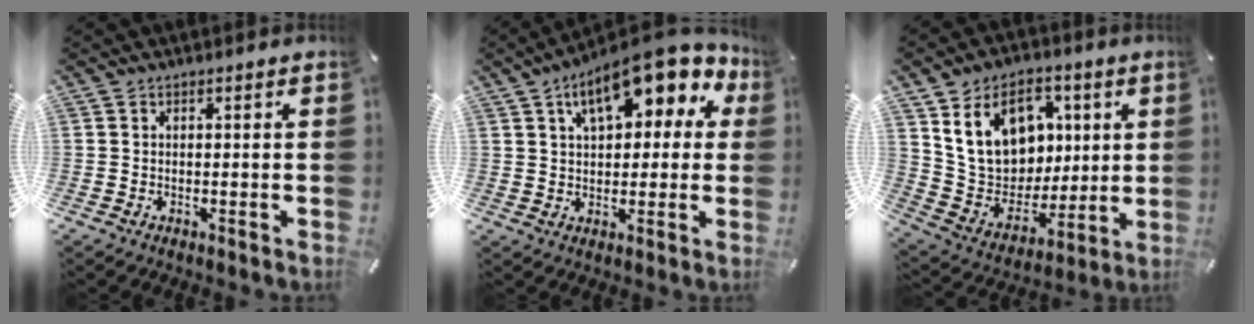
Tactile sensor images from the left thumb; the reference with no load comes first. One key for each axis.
{"total": 14.6, "fx": 7.8, "fy": 6.9, "fz": 10.1, "tx": -0.154, "ty": -0.032, "tz": 0.132}
{"total": 17.7, "fx": 6.4, "fy": 13.9, "fz": 8.9, "tx": -0.151, "ty": -0.010, "tz": 0.130}